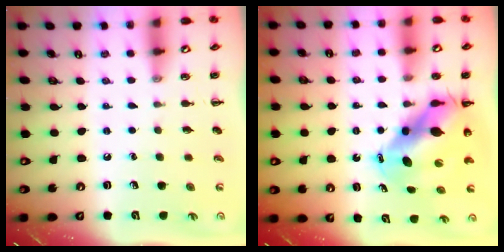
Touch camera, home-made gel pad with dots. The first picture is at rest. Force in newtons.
{"total": 9.5, "press": 9.1, "slide": 2.4}